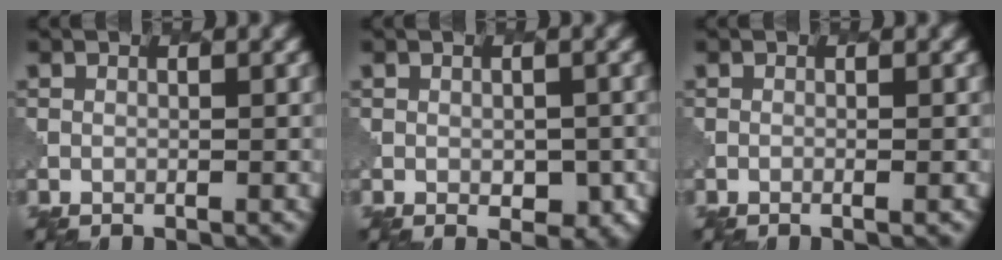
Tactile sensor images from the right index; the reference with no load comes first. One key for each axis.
{"total": 2.6, "fx": -0.6, "fy": 1.7, "fz": 1.9, "tx": -0.023, "ty": -0.008, "tz": 0.000}
{"total": 0.6, "fx": -0.1, "fy": 0.2, "fz": 0.5, "tx": -0.004, "ty": -0.002, "tz": -0.010}